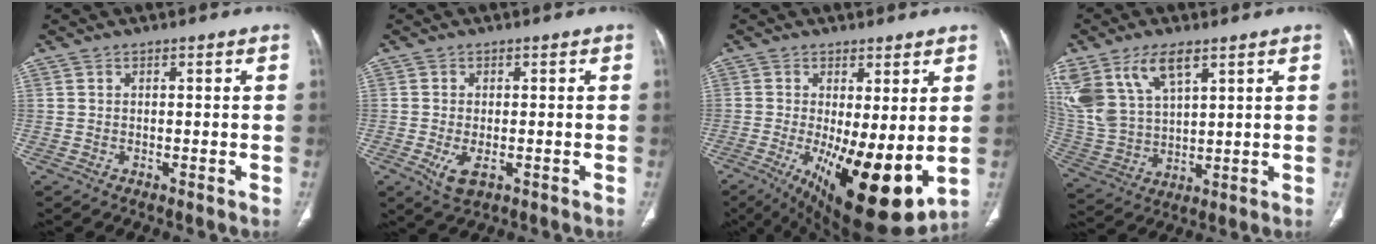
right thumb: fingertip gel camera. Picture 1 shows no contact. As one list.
[{"total": 4.2, "force": [-1.4, 2.1, 3.3], "torque": [-0.066, -0.010, -0.019]}, {"total": 16.8, "force": [-2.7, 5.8, 15.5], "torque": [-0.234, -0.035, -0.018]}, {"total": 15.5, "force": [8.3, 8.1, 10.3], "torque": [-0.212, -0.019, 0.176]}]